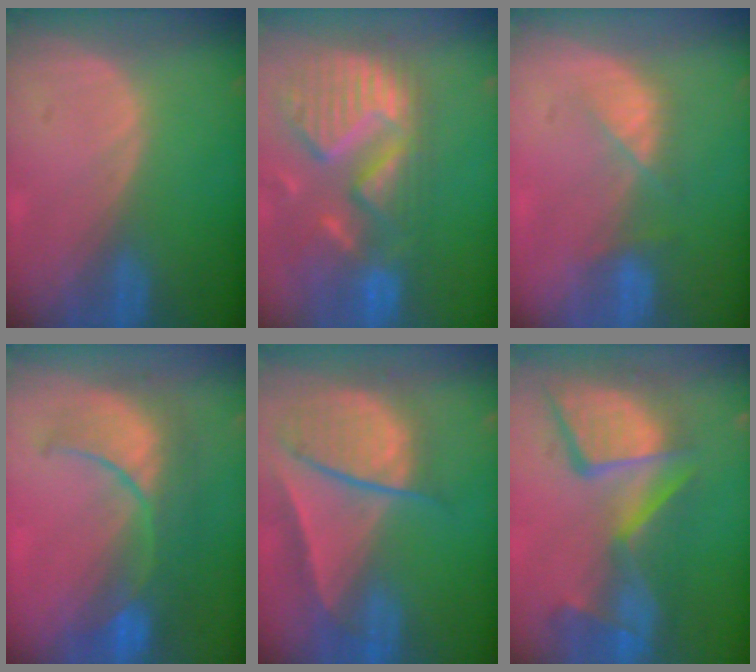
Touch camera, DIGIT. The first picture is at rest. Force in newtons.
{"total": 14.0, "press": 11.8, "slide": 7.6}
{"total": 3.7, "press": 3.7, "slide": 0.6}
{"total": 9.2, "press": 9.0, "slide": 2.3}
{"total": 9.4, "press": 8.1, "slide": 4.8}
{"total": 13.5, "press": 11.0, "slide": 7.8}